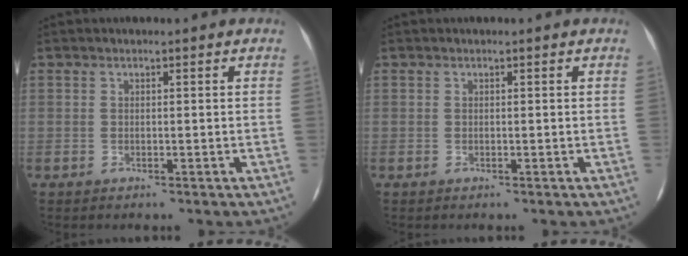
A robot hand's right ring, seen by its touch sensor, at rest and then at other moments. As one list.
[{"total": 0.0}]